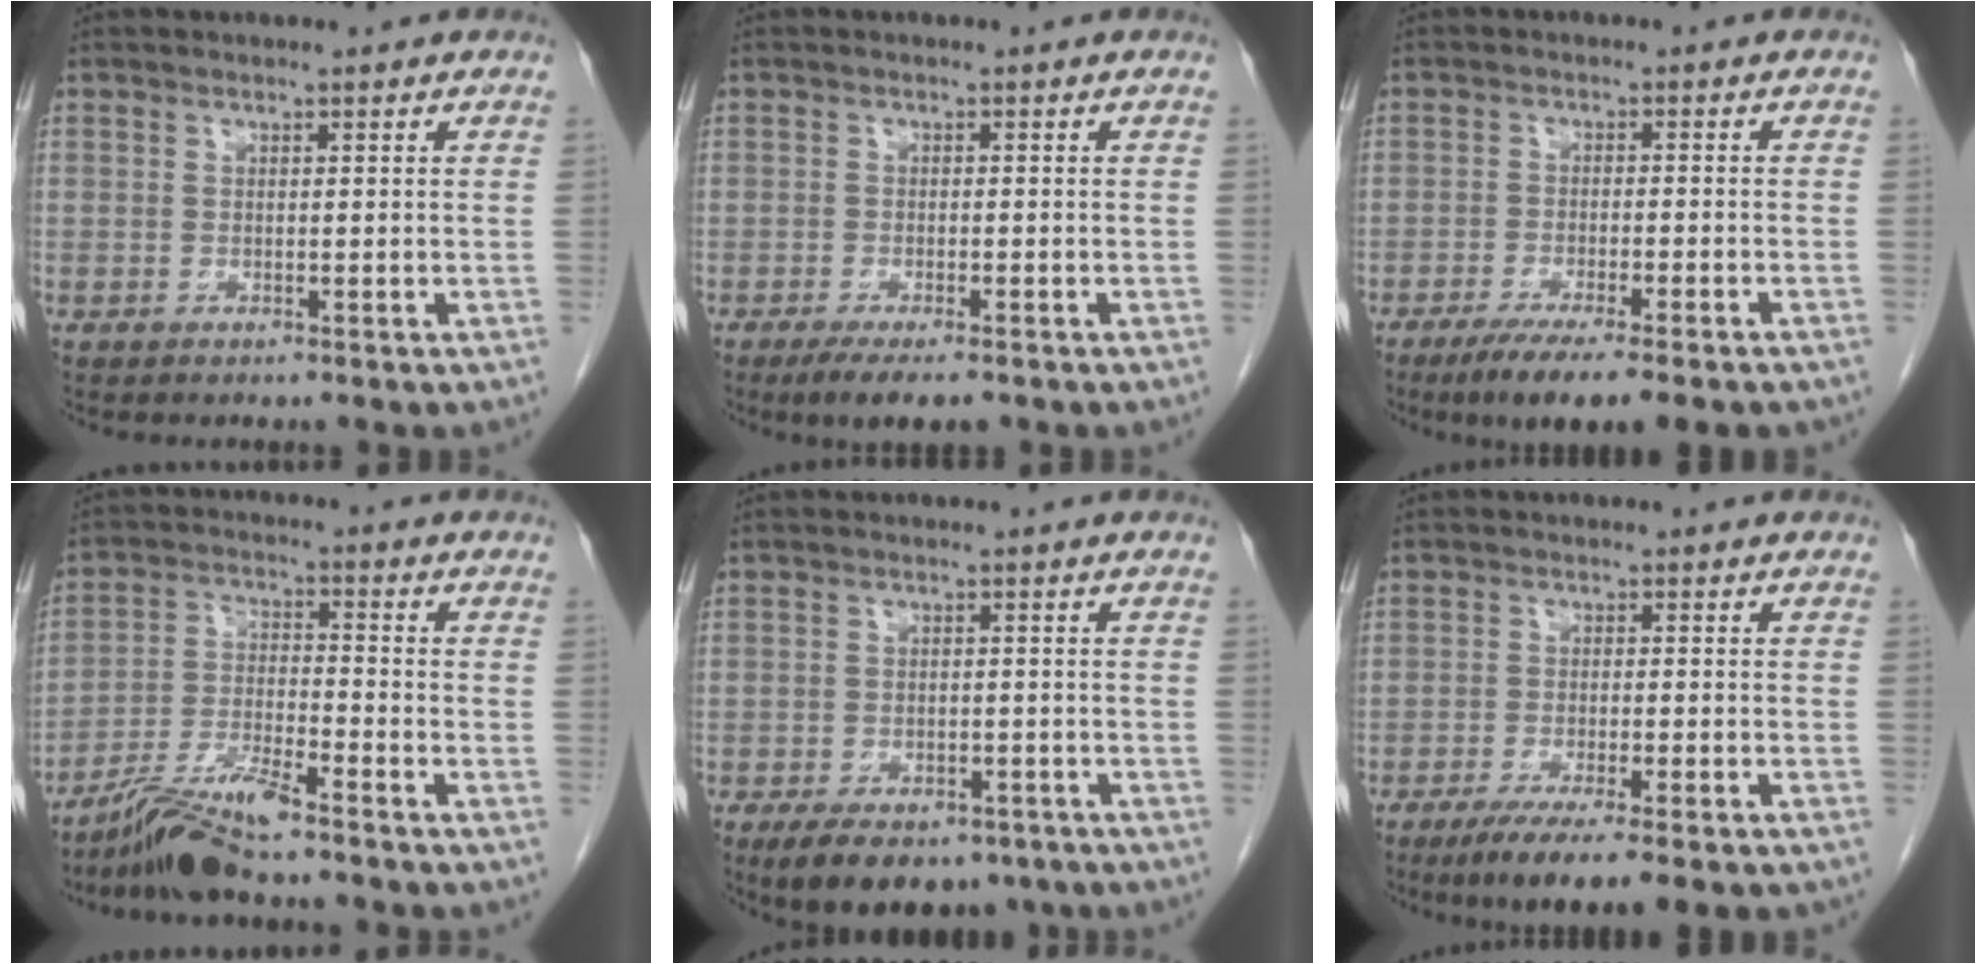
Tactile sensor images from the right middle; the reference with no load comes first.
{"total": 5.3, "force": [-3.8, 1.2, 3.5], "torque": [-0.052, -0.012, -0.057]}
{"total": 10.8, "force": [-8.1, 1.4, 6.9], "torque": [-0.092, -0.018, -0.117]}
{"total": 8.1, "force": [-6.8, 0.2, 4.4], "torque": [-0.089, -0.016, -0.130]}
{"total": 11.8, "force": [-8.4, 5.9, 5.8], "torque": [-0.090, -0.001, -0.116]}
{"total": 9.9, "force": [-7.4, 1.0, 6.5], "torque": [-0.089, -0.018, -0.108]}